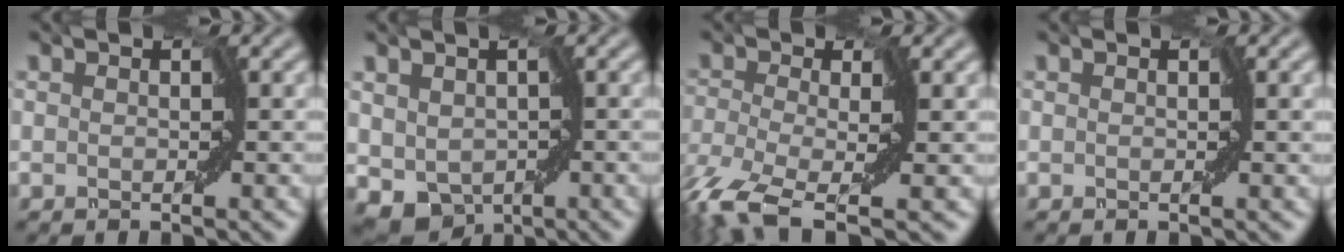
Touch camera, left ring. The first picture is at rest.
{"total": 6.7, "force": [-1.6, 5.3, 3.9], "torque": [-0.047, -0.020, -0.020]}
{"total": 7.7, "force": [-4.2, 3.4, 5.6], "torque": [-0.125, -0.024, -0.089]}
{"total": 0.8, "force": [0.0, 0.2, 0.8], "torque": [-0.013, -0.002, -0.003]}